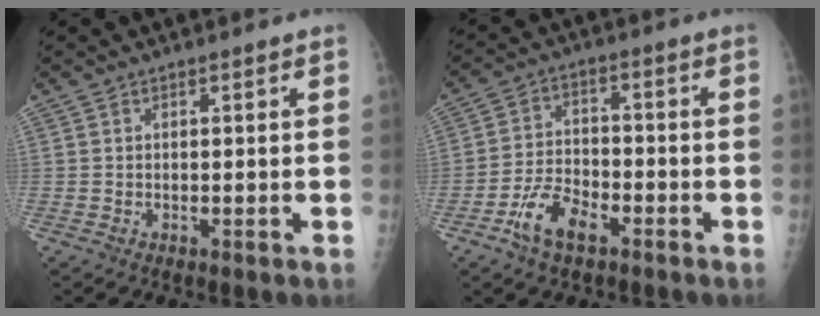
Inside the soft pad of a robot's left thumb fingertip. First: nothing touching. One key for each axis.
{"total": 8.2, "fx": -4.8, "fy": 4.2, "fz": 5.2, "tx": -0.090, "ty": 0.024, "tz": -0.089}